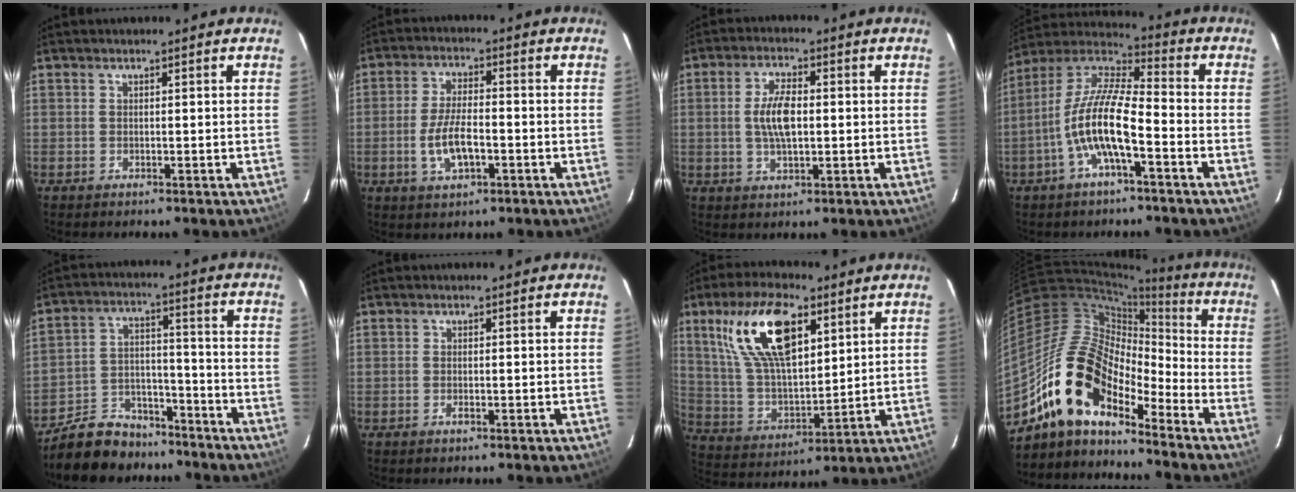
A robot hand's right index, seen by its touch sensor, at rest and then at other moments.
{"total": 7.7, "force": [-2.5, 3.1, 6.6], "torque": [-0.136, -0.005, -0.042]}
{"total": 6.9, "force": [0.1, 3.0, 6.2], "torque": [-0.120, 0.005, 0.002]}
{"total": 12.8, "force": [-4.8, 3.3, 11.5], "torque": [-0.230, 0.002, -0.094]}
{"total": 13.4, "force": [-11.1, 6.6, 3.8], "torque": [-0.103, 0.024, -0.169]}
{"total": 1.0, "force": [-0.5, 0.3, 0.8], "torque": [-0.018, -0.001, -0.008]}
{"total": 18.8, "force": [8.9, 8.2, 14.4], "torque": [-0.276, 0.018, 0.177]}
{"total": 15.9, "force": [-11.9, 6.3, 8.5], "torque": [-0.150, 0.005, -0.236]}